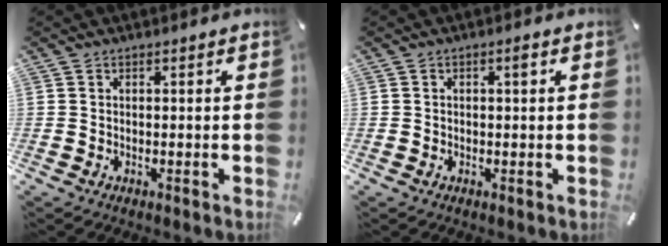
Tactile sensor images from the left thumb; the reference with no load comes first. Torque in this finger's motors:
{"motor_torque": [-0.13, -0.38, -0.15, 0.10, -0.06]}